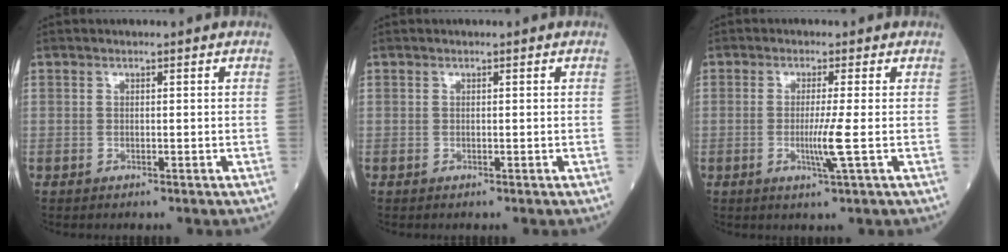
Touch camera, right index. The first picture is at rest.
{"total": 0.0}
{"total": 4.3, "force": [-0.7, -1.6, 4.0], "torque": [-0.082, -0.013, -0.014]}